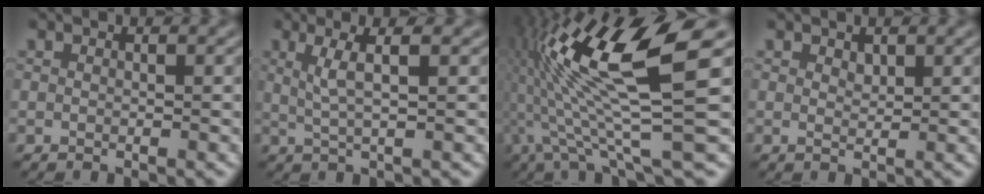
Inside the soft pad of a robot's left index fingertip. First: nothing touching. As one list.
[{"total": 3.2, "force": [1.2, 0.5, 2.9], "torque": [-0.049, 0.003, 0.022]}, {"total": 14.1, "force": [2.1, 2.7, 13.7], "torque": [-0.263, 0.018, 0.047]}, {"total": 0.9, "force": [0.6, 0.3, 0.5], "torque": [-0.011, -0.001, 0.011]}]